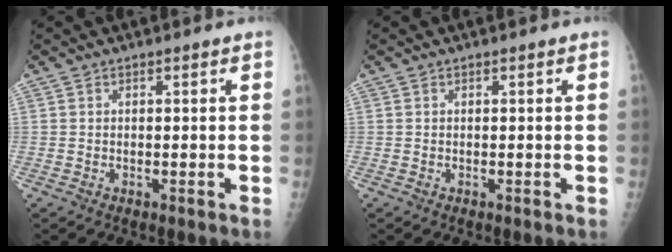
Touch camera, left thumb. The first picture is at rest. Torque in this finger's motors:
{"motor_torque": [-0.04, 0.05, -0.03, -0.01, 0.00]}